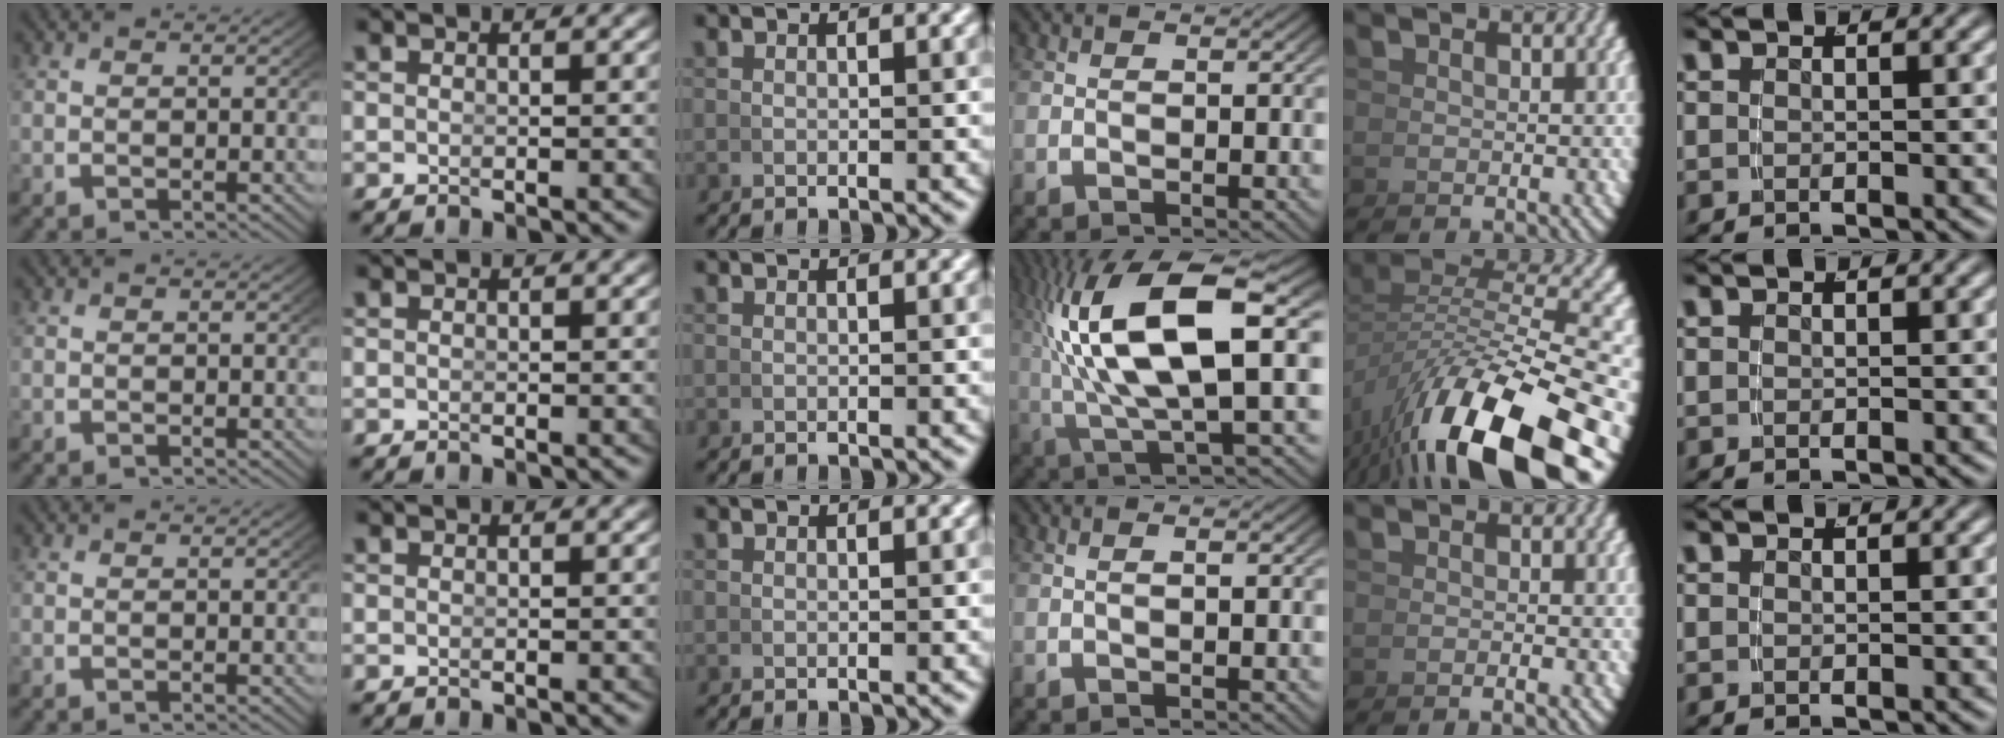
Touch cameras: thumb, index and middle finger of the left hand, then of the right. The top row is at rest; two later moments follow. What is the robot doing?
{"motion": "lift_and_place", "object": "cup"}